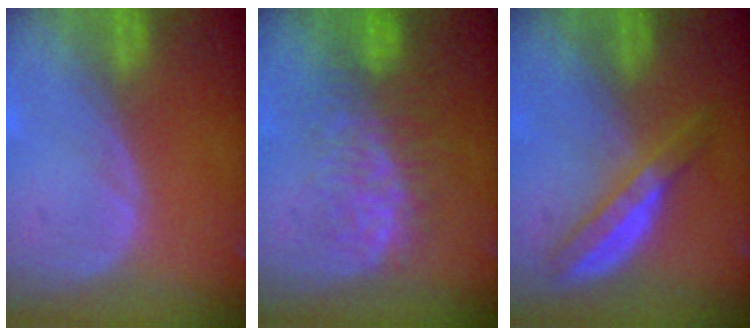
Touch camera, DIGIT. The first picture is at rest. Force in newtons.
{"total": 8.1, "press": 7.5, "slide": 3.1}
{"total": 5.9, "press": 5.2, "slide": 2.8}